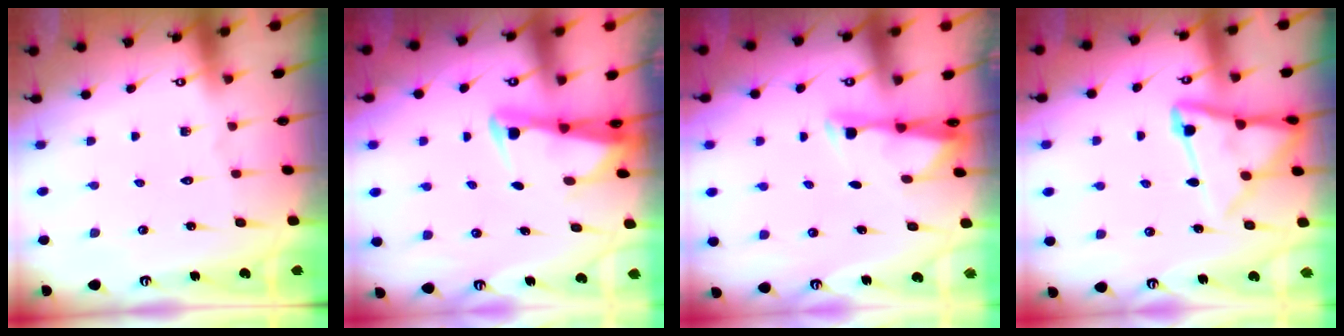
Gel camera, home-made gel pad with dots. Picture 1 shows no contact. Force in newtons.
{"total": 2.4, "press": 2.3, "slide": 0.5}
{"total": 3.1, "press": 3.0, "slide": 0.6}
{"total": 11.1, "press": 11.1, "slide": 1.0}